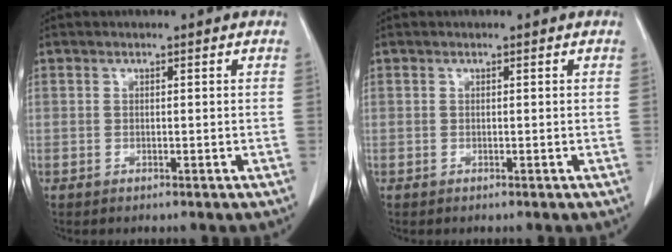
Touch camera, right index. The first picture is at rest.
{"total": 0.0}